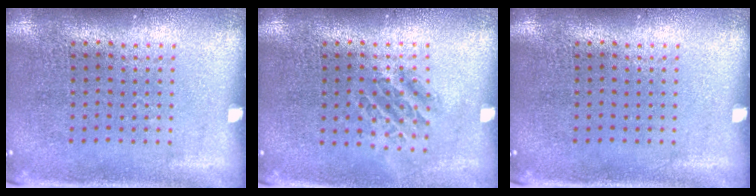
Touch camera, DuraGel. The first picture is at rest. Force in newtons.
{"total": 1.1, "press": 0.9, "slide": 0.5}
{"total": 0.0}